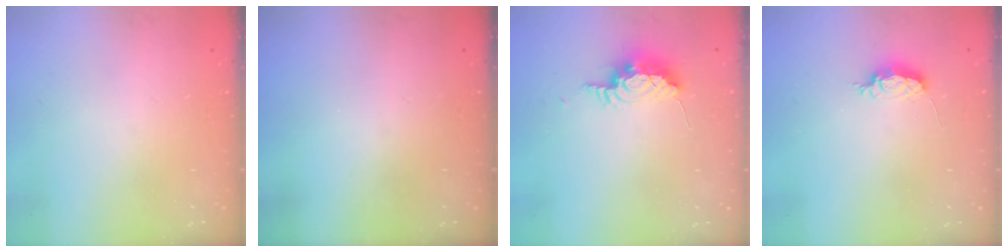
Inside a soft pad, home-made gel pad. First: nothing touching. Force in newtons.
{"total": 0.0}
{"total": 8.4, "press": 8.1, "slide": 2.2}
{"total": 4.3, "press": 4.2, "slide": 0.5}